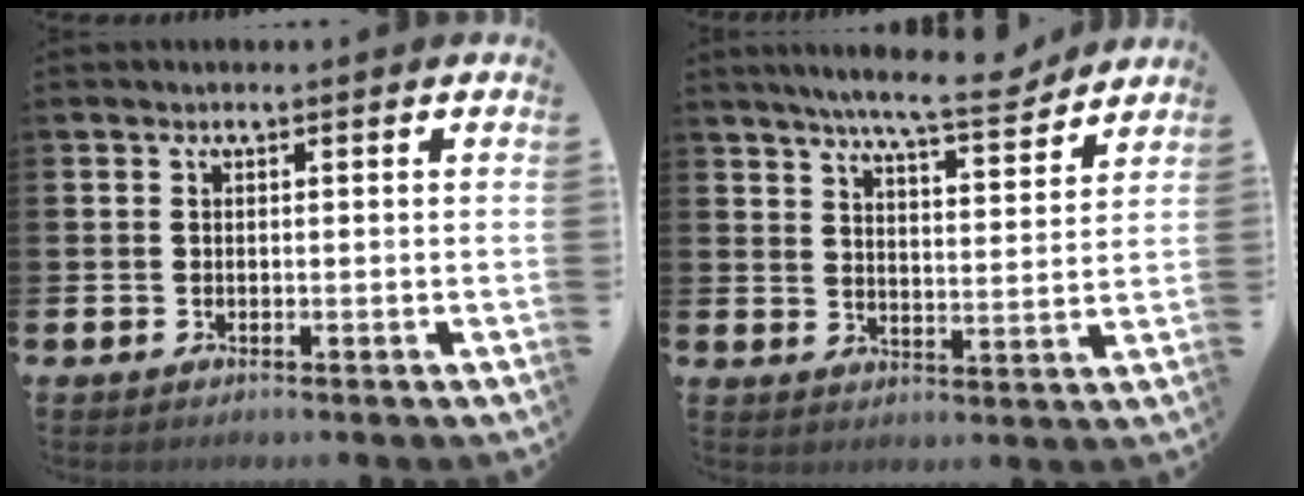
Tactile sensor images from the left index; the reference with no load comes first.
{"total": 8.1, "force": [7.5, 0.4, 3.1], "torque": [-0.061, -0.047, 0.127]}